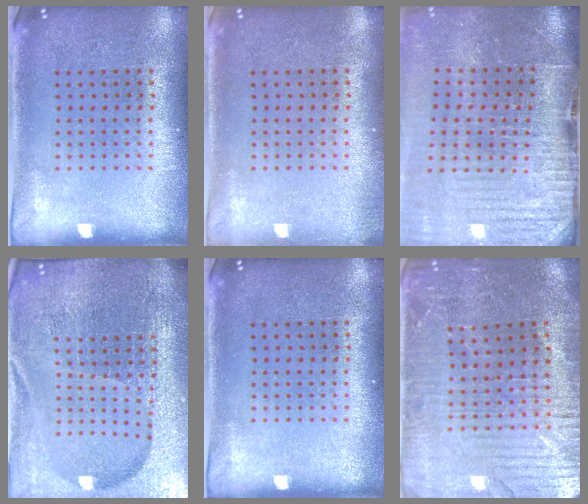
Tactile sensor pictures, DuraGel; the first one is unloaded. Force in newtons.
{"total": 0.6, "press": 0.6, "slide": 0.1}
{"total": 4.3, "press": 3.7, "slide": 2.2}
{"total": 6.8, "press": 5.9, "slide": 3.4}
{"total": 0.0}
{"total": 3.2, "press": 3.1, "slide": 0.6}